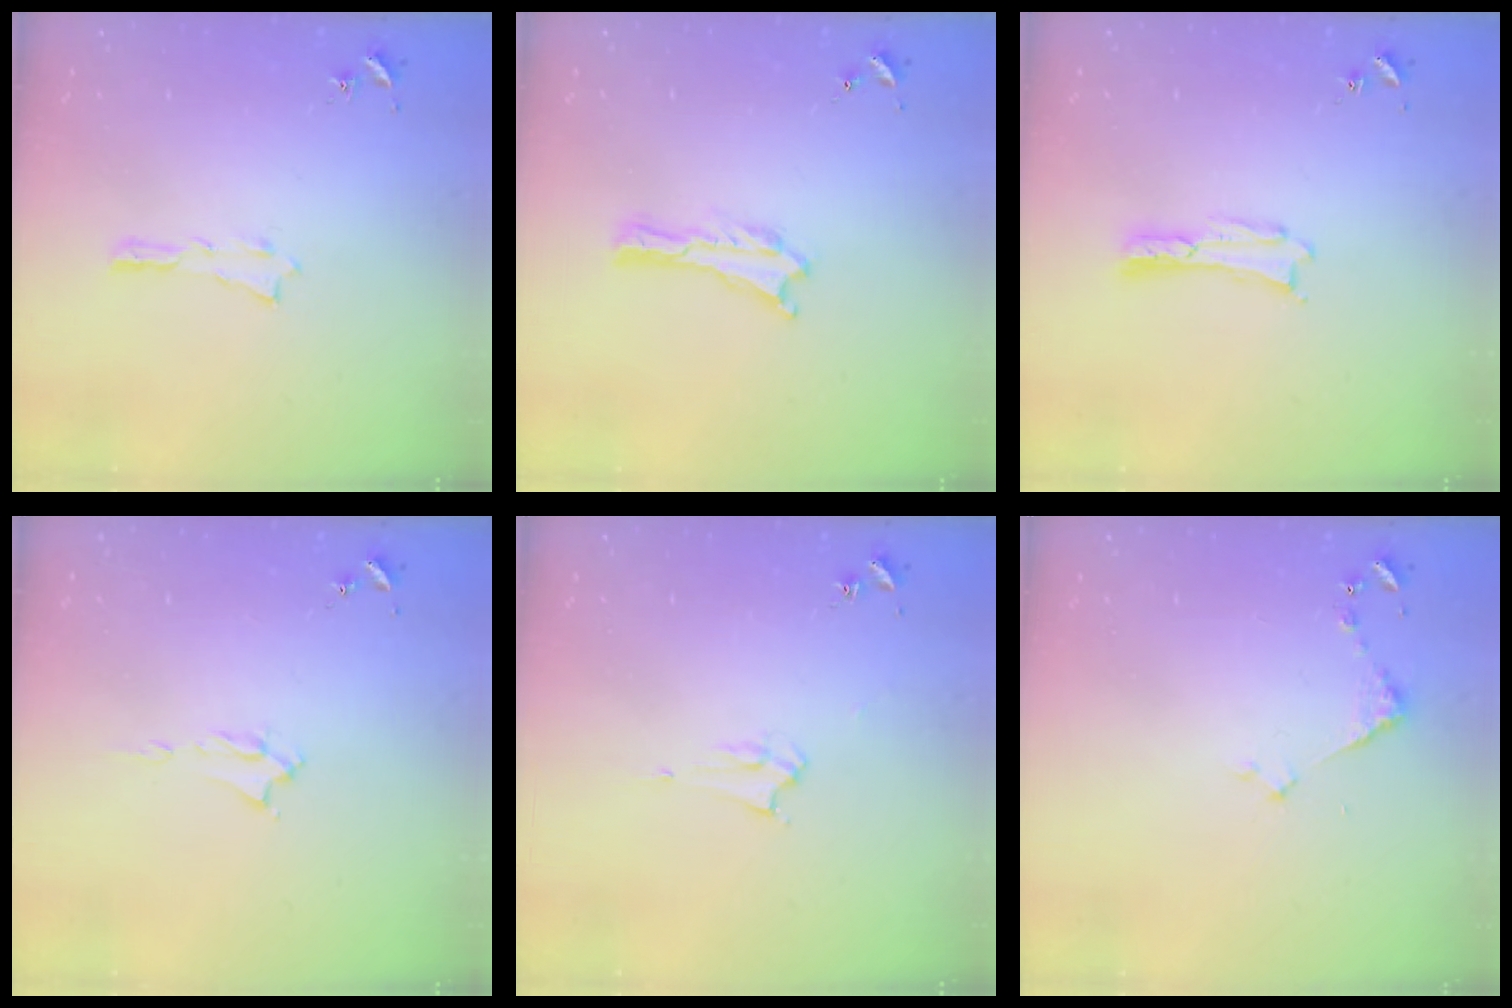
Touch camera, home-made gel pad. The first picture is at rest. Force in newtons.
{"total": 0.0}
{"total": 0.0}
{"total": 1.6, "press": 1.6, "slide": 0.2}
{"total": 2.1, "press": 2.1, "slide": 0.2}
{"total": 2.9, "press": 2.9, "slide": 0.3}